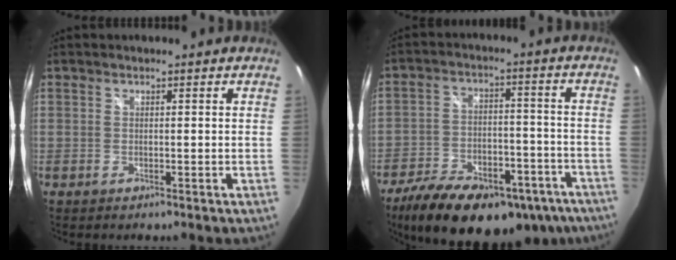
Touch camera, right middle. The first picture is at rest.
{"total": 26.3, "force": [-18.2, 12.3, 14.3], "torque": [-0.264, -0.014, -0.247]}